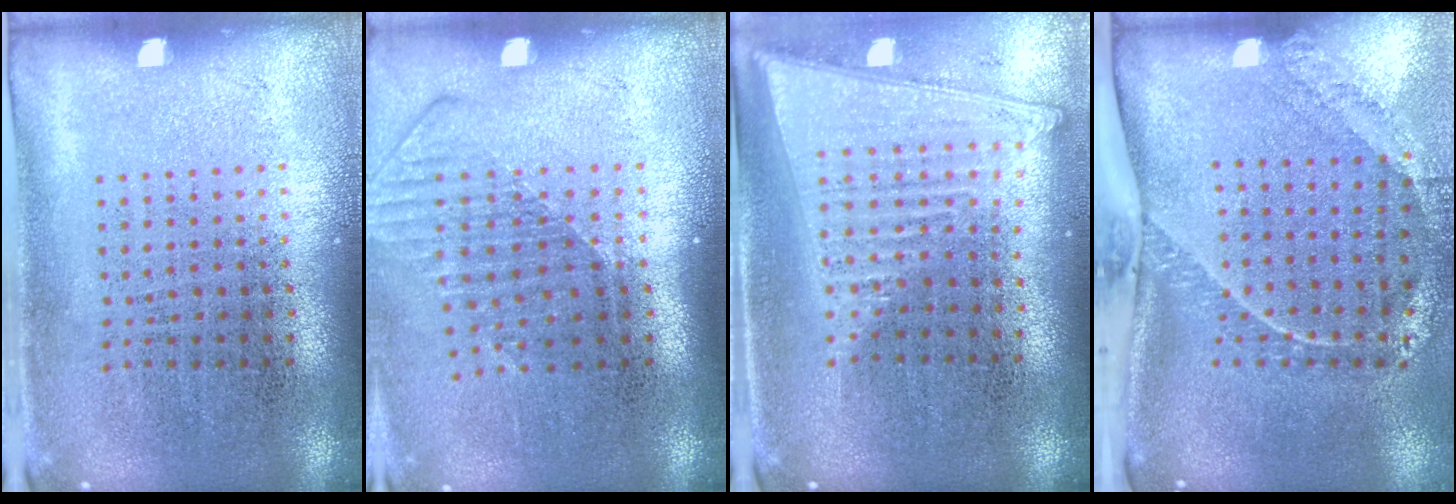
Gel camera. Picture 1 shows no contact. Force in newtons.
{"total": 1.6, "press": 1.2, "slide": 1.1}
{"total": 1.9, "press": 1.7, "slide": 0.9}
{"total": 2.5, "press": 1.7, "slide": 1.9}